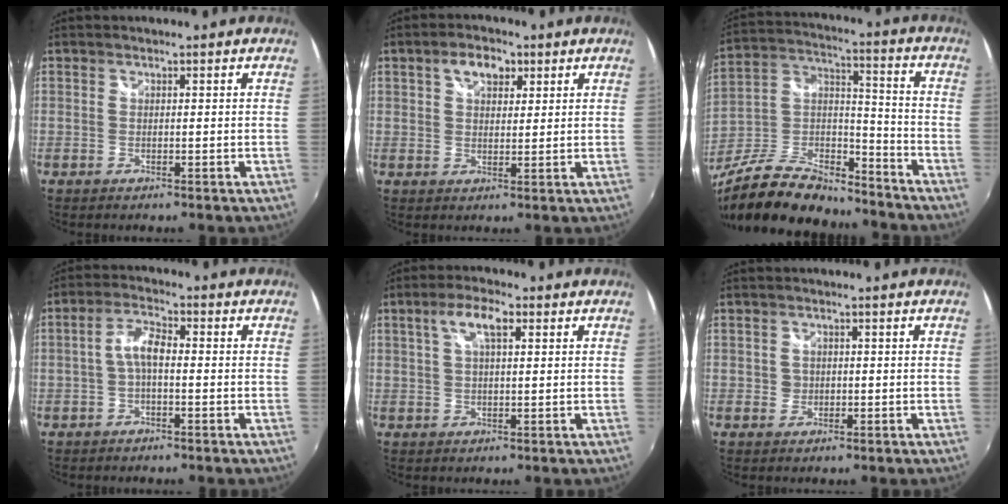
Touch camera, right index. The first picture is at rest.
{"total": 5.3, "force": [2.5, 3.2, 3.3], "torque": [-0.054, 0.016, 0.042]}
{"total": 21.6, "force": [-16.4, 8.3, 11.2], "torque": [-0.234, 0.012, -0.276]}
{"total": 4.4, "force": [-0.8, 1.7, 3.9], "torque": [-0.082, 0.015, -0.016]}
{"total": 5.5, "force": [2.1, 1.9, 4.7], "torque": [-0.088, 0.013, 0.037]}
{"total": 1.9, "force": [-0.2, 1.8, 0.4], "torque": [-0.004, 0.001, -0.005]}